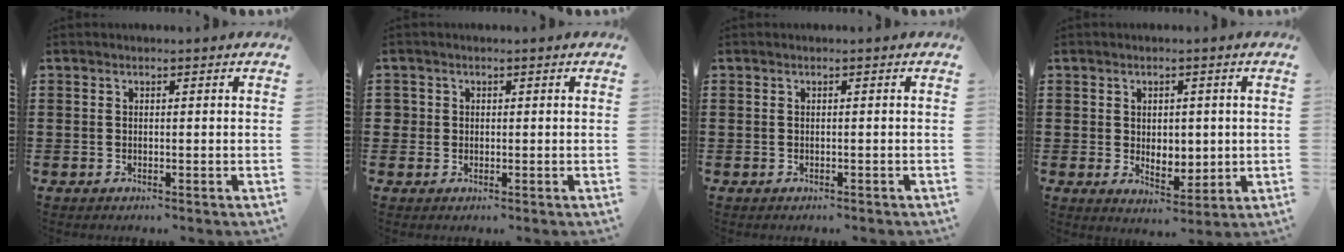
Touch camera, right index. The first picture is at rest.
{"total": 1.3, "force": [0.3, 1.3, 0.1], "torque": [-0.007, 0.007, 0.004]}
{"total": 0.0}
{"total": 3.7, "force": [0.7, 2.8, 2.2], "torque": [-0.035, 0.005, 0.009]}